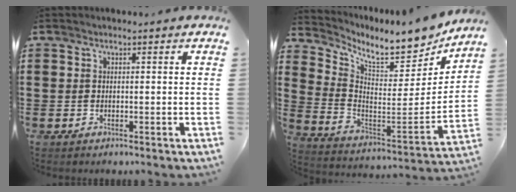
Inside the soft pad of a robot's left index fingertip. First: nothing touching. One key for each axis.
{"total": 8.7, "fx": 7.8, "fy": 1.5, "fz": 3.5, "tx": -0.084, "ty": -0.074, "tz": 0.128}